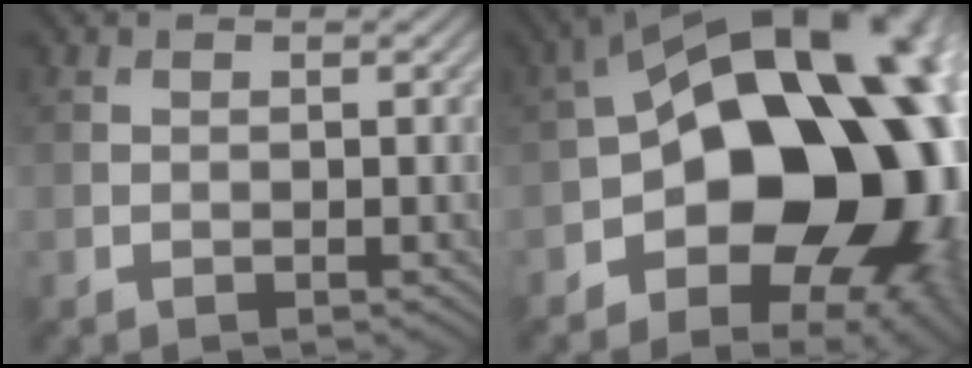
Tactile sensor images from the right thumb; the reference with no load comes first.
{"total": 21.8, "force": [-3.2, 14.3, 16.1], "torque": [-0.229, -0.030, -0.052]}